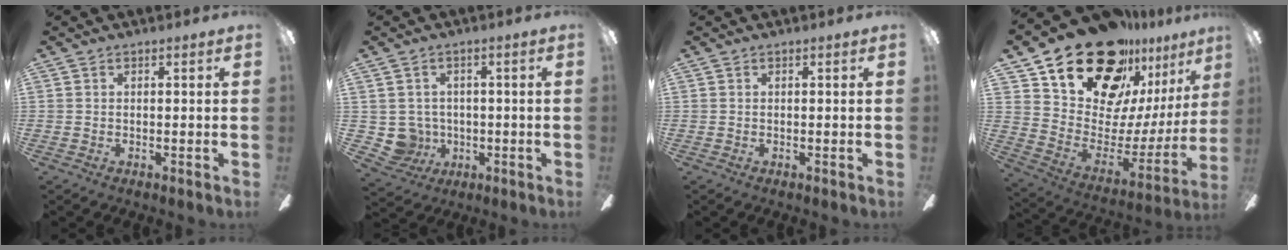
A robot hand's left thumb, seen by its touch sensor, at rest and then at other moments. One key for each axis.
{"total": 6.2, "fx": 0.3, "fy": 6.0, "fz": 1.2, "tx": -0.051, "ty": -0.005, "tz": 0.012}
{"total": 0.0}
{"total": 25.0, "fx": 19.4, "fy": 11.9, "fz": 10.4, "tx": -0.179, "ty": -0.125, "tz": 0.360}